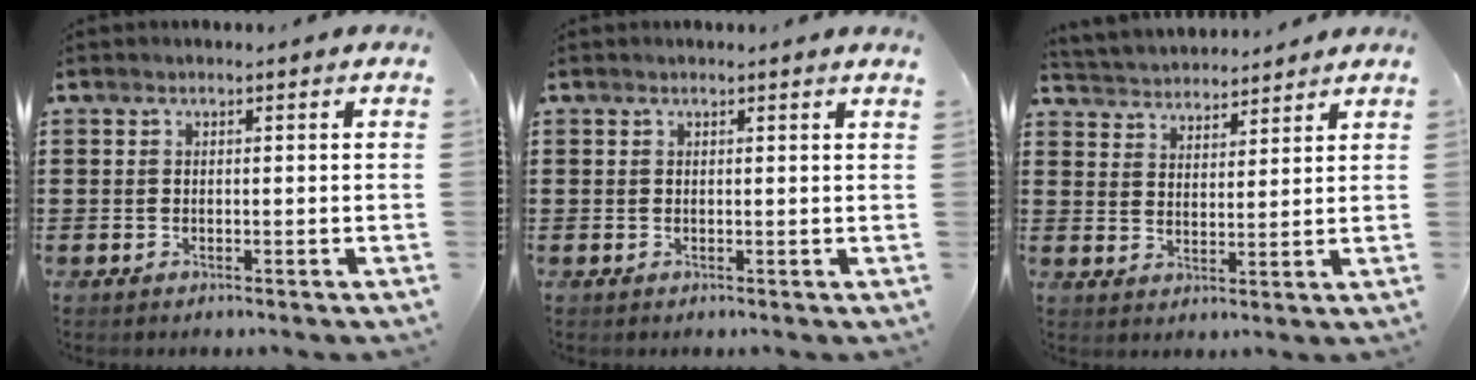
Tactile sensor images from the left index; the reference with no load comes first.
{"total": 0.7, "force": [0.5, -0.2, 0.4], "torque": [-0.008, -0.003, 0.010]}
{"total": 3.7, "force": [3.6, 0.7, -0.5], "torque": [-0.007, -0.016, 0.065]}